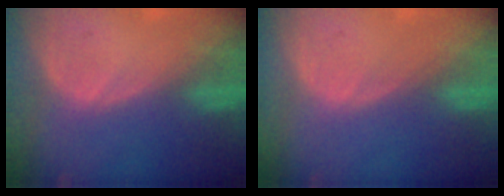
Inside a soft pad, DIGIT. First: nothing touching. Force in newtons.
{"total": 0.0}